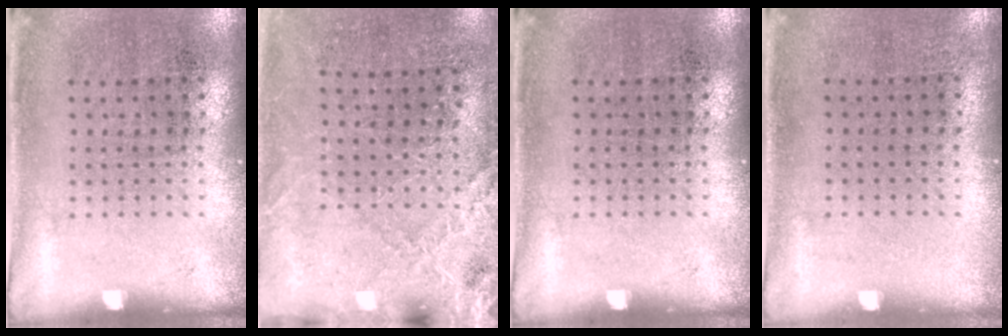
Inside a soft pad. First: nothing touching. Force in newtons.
{"total": 2.6, "press": 2.5, "slide": 0.7}
{"total": 0.0}
{"total": 0.0}